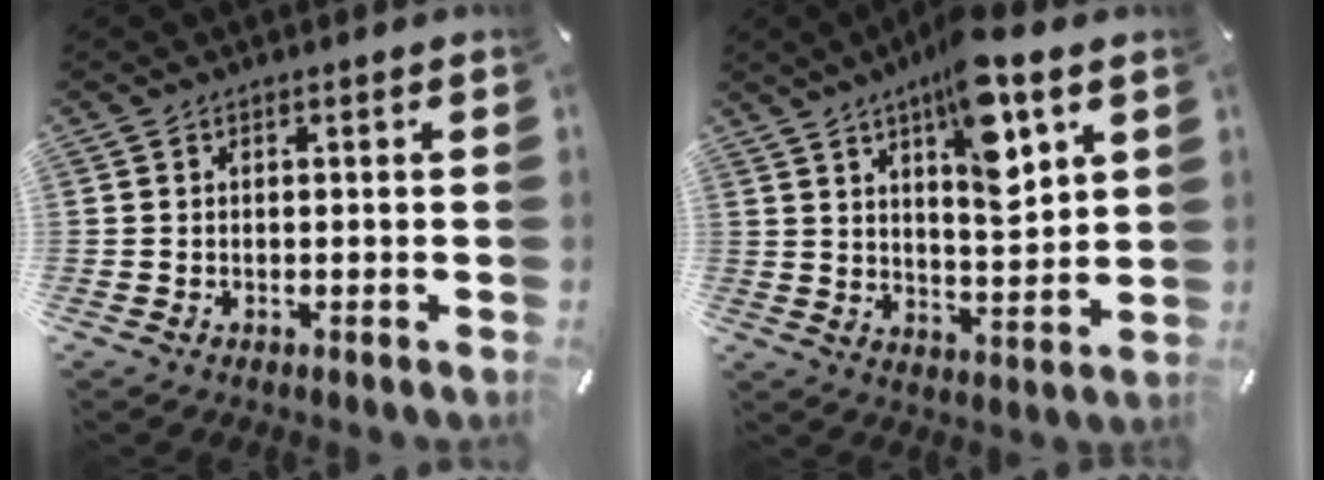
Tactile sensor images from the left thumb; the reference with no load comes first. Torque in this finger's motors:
{"motor_torque": [2.25, 2.07, 0.38, -0.18, 0.11]}